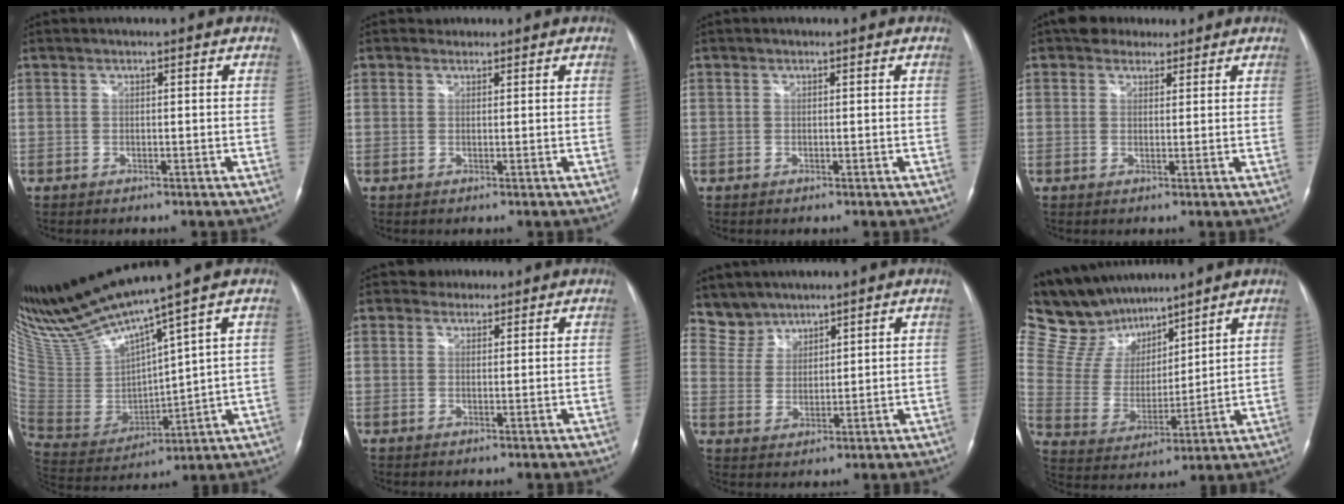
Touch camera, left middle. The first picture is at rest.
{"total": 1.1, "force": [0.8, 0.7, -0.2], "torque": [0.005, 0.005, 0.009]}
{"total": 0.0}
{"total": 3.6, "force": [2.8, 2.2, 0.6], "torque": [-0.006, 0.015, 0.043]}
{"total": 15.0, "force": [12.8, -0.9, 7.7], "torque": [-0.159, -0.017, 0.264]}
{"total": 1.9, "force": [1.5, 1.1, -0.4], "torque": [0.009, 0.009, 0.019]}
{"total": 4.8, "force": [4.3, 2.0, -0.8], "torque": [0.015, 0.009, 0.092]}
{"total": 14.6, "force": [12.6, 5.3, 5.0], "torque": [-0.110, 0.024, 0.244]}